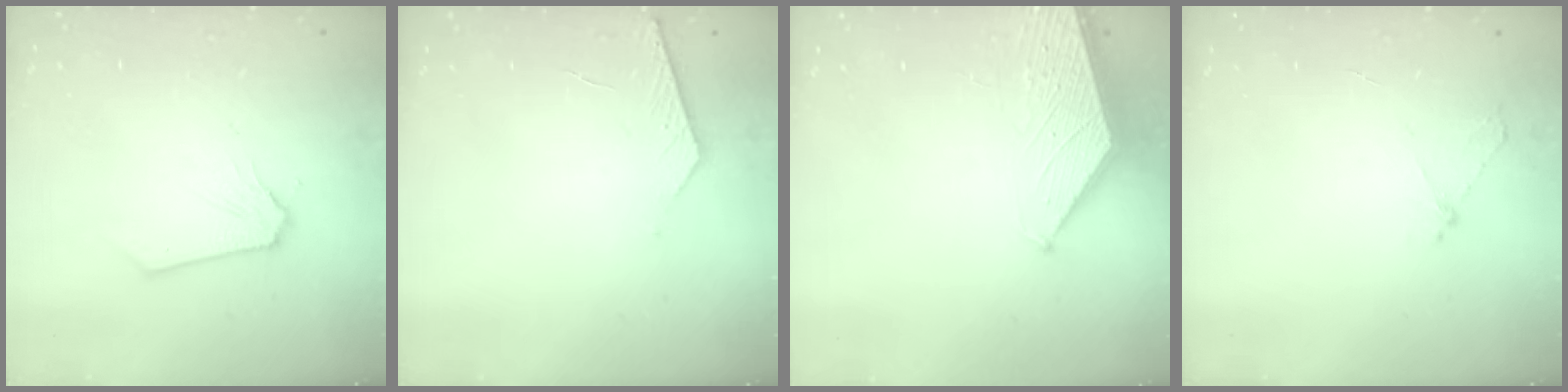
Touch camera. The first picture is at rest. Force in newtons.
{"total": 4.1, "press": 4.1, "slide": 0.4}
{"total": 1.5, "press": 1.5, "slide": 0.2}
{"total": 3.2, "press": 3.1, "slide": 0.5}